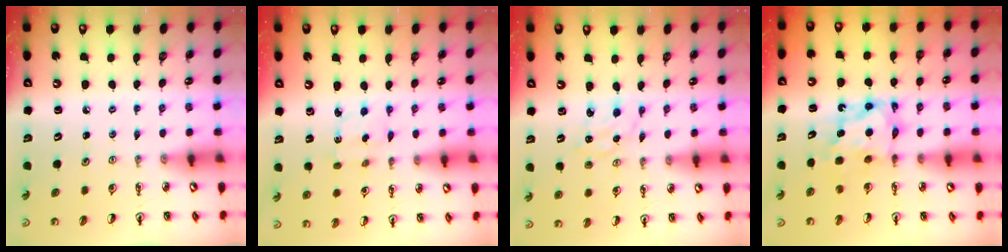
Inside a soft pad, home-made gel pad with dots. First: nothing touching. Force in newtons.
{"total": 2.8, "press": 2.8, "slide": 0.5}
{"total": 1.7, "press": 1.7, "slide": 0.3}
{"total": 6.6, "press": 6.6, "slide": 0.6}